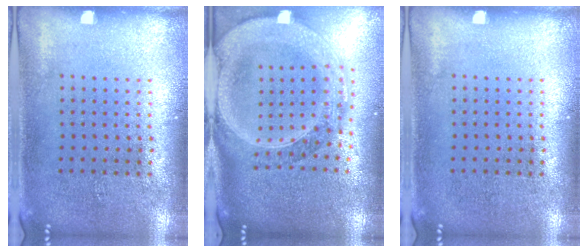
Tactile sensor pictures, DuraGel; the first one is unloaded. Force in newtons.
{"total": 3.0, "press": 2.6, "slide": 1.7}
{"total": 0.0}